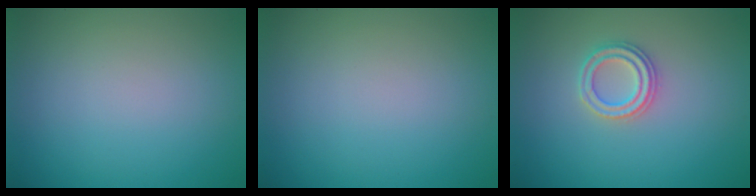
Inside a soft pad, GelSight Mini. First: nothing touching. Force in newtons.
{"total": 0.0}
{"total": 2.2, "press": 2.2, "slide": 0.3}